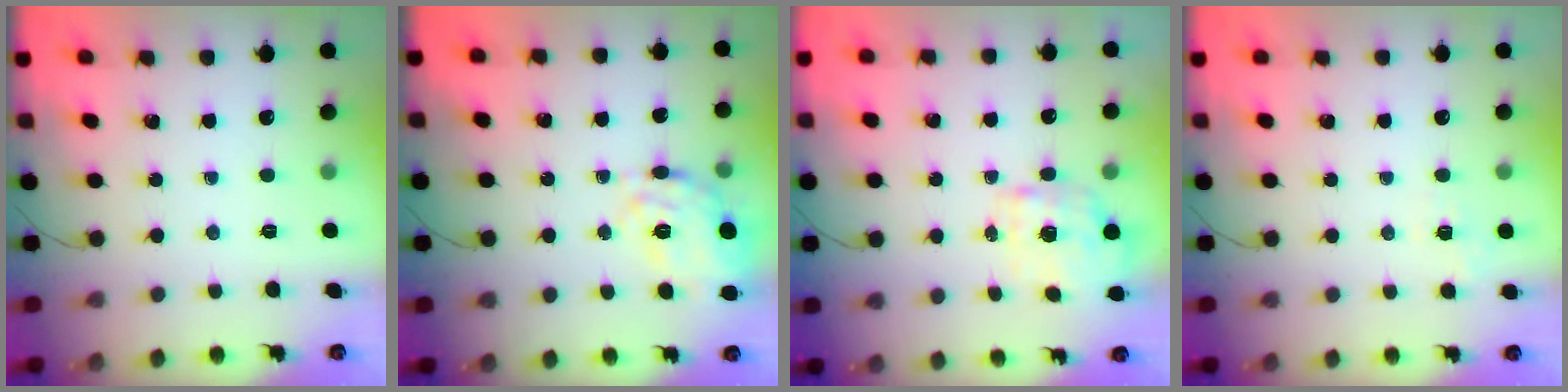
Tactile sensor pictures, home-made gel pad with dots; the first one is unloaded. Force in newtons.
{"total": 13.1, "press": 13.0, "slide": 1.5}
{"total": 2.4, "press": 2.1, "slide": 1.2}
{"total": 1.4, "press": 0.2, "slide": 1.4}